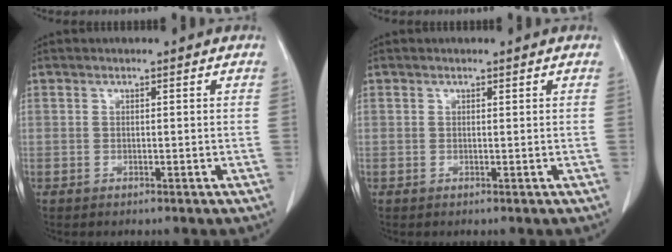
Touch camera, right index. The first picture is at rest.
{"total": 0.0}